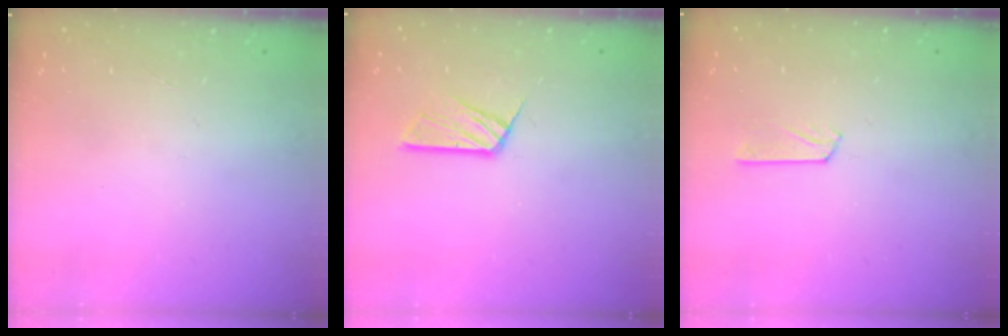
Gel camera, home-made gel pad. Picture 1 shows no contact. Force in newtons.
{"total": 10.0, "press": 10.0, "slide": 0.9}
{"total": 3.7, "press": 3.7, "slide": 0.4}